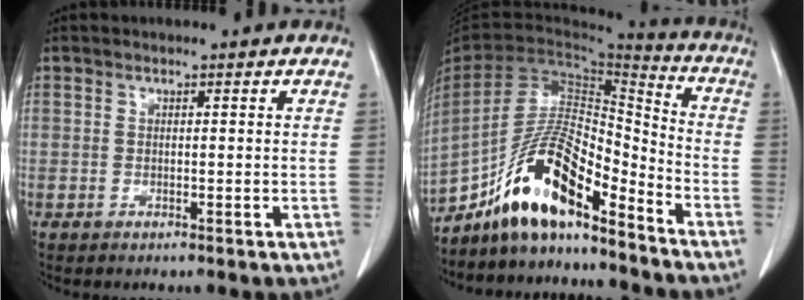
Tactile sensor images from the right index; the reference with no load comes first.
{"total": 14.4, "force": [-10.7, 3.1, 9.2], "torque": [-0.173, 0.025, -0.190]}